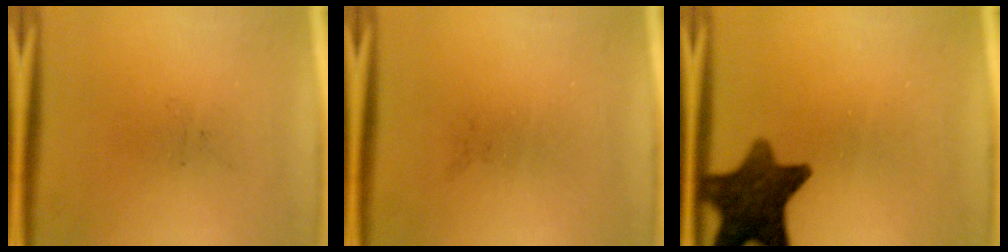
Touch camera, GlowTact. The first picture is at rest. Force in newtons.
{"total": 0.0}
{"total": 11.2}